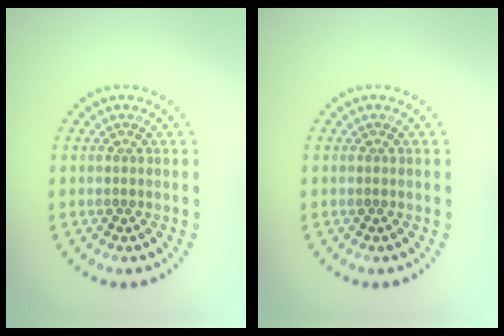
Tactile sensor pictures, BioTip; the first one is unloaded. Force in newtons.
{"total": 0.0}